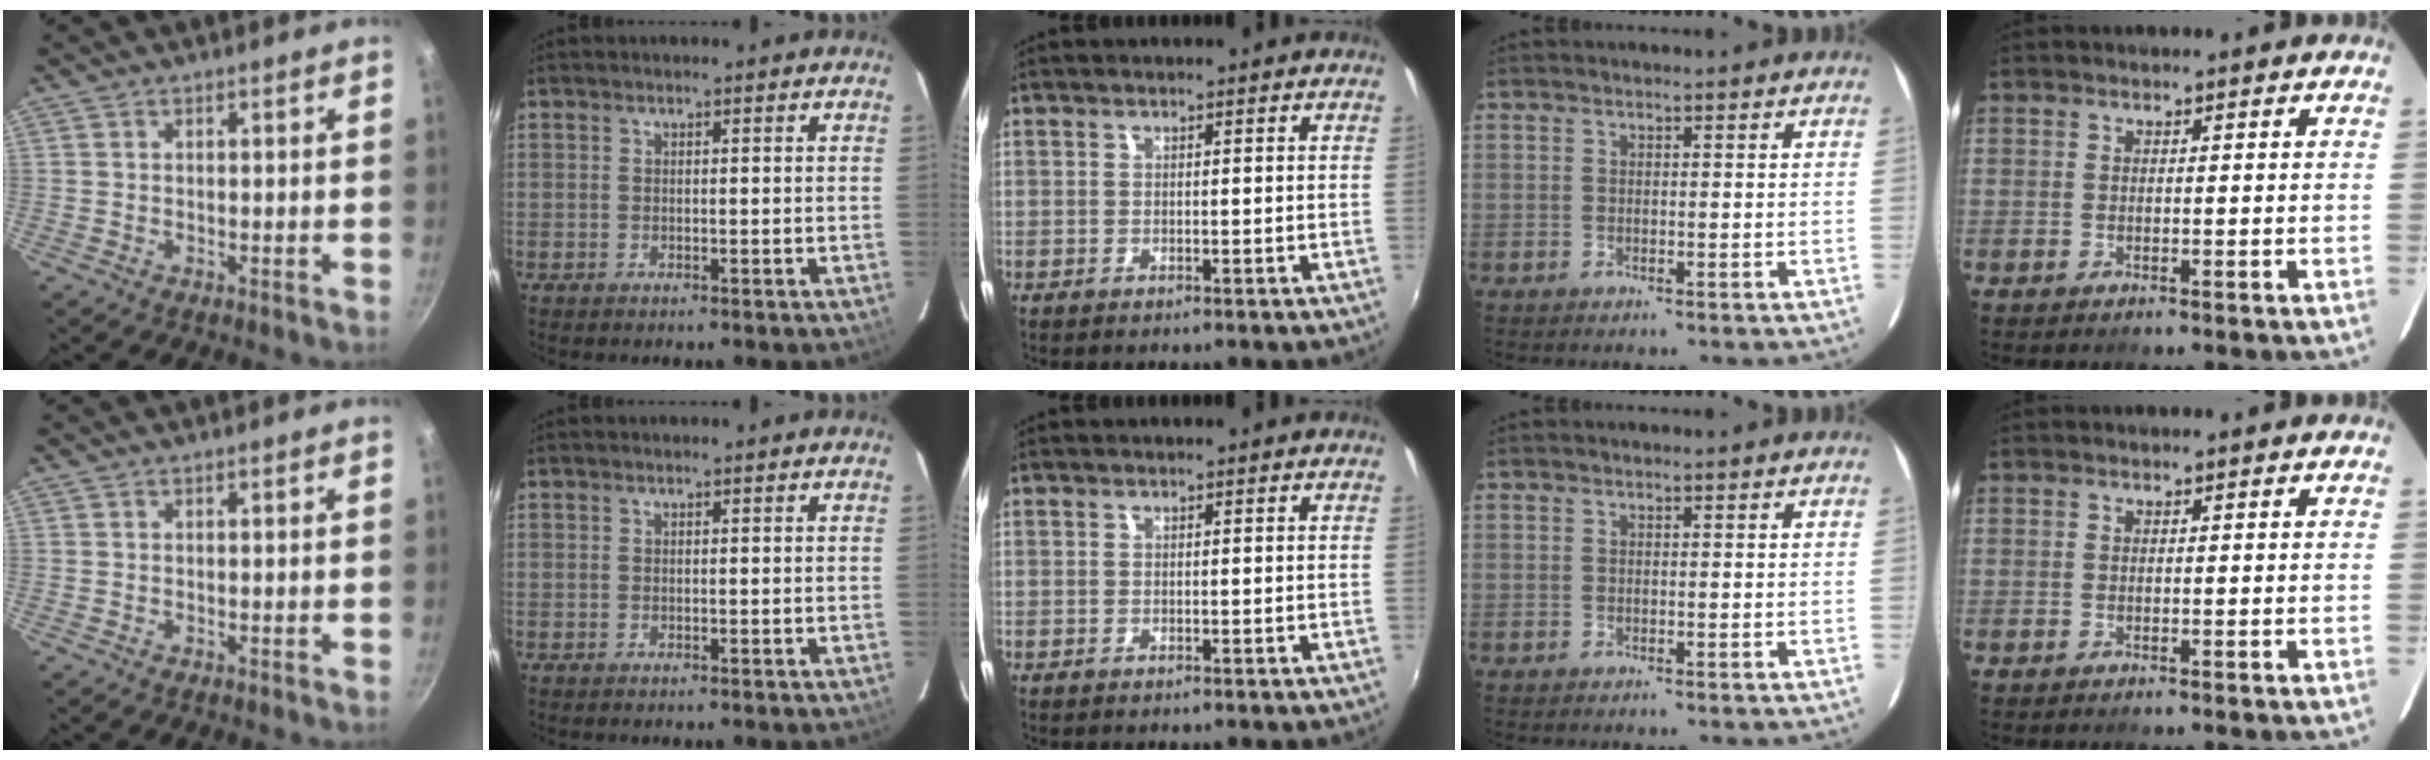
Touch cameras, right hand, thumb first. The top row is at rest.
{}